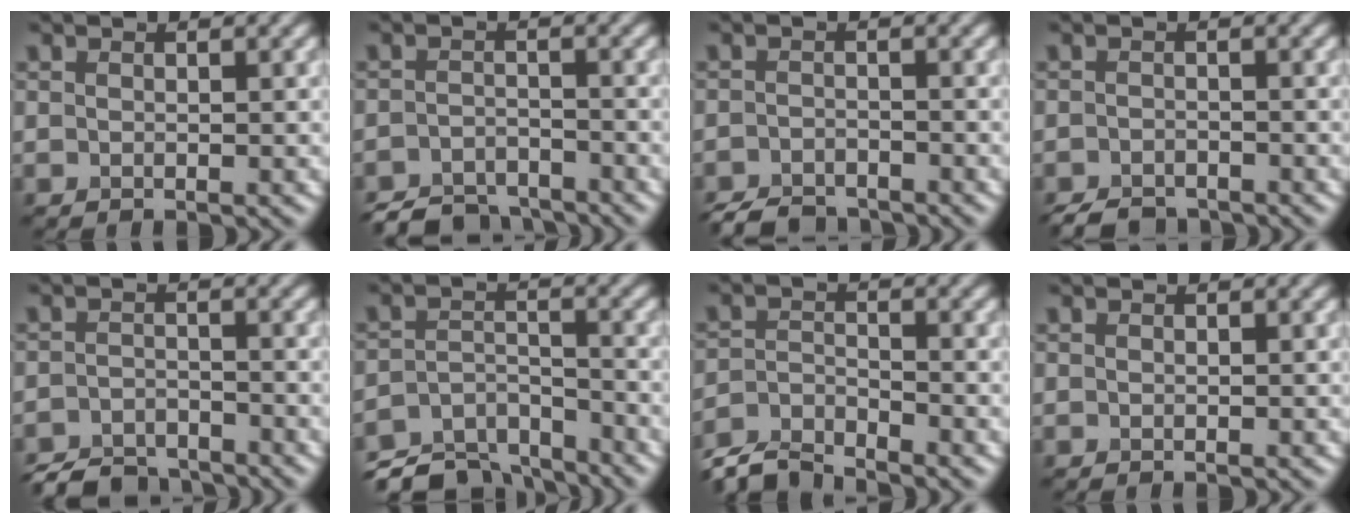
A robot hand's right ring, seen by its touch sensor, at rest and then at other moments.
{"total": 4.7, "force": [-4.3, 1.4, 1.0], "torque": [-0.013, -0.006, -0.080]}
{"total": 3.7, "force": [-3.4, 1.1, 0.9], "torque": [-0.011, -0.006, -0.065]}
{"total": 3.1, "force": [-2.8, 1.0, 0.8], "torque": [-0.010, -0.005, -0.051]}
{"total": 4.6, "force": [-4.2, 1.3, 1.1], "torque": [-0.014, -0.007, -0.081]}
{"total": 7.7, "force": [-6.8, 2.7, 2.4], "torque": [-0.048, -0.017, -0.117]}
{"total": 4.6, "force": [-4.4, 0.8, 1.2], "torque": [-0.026, -0.007, -0.094]}
{"total": 0.0}